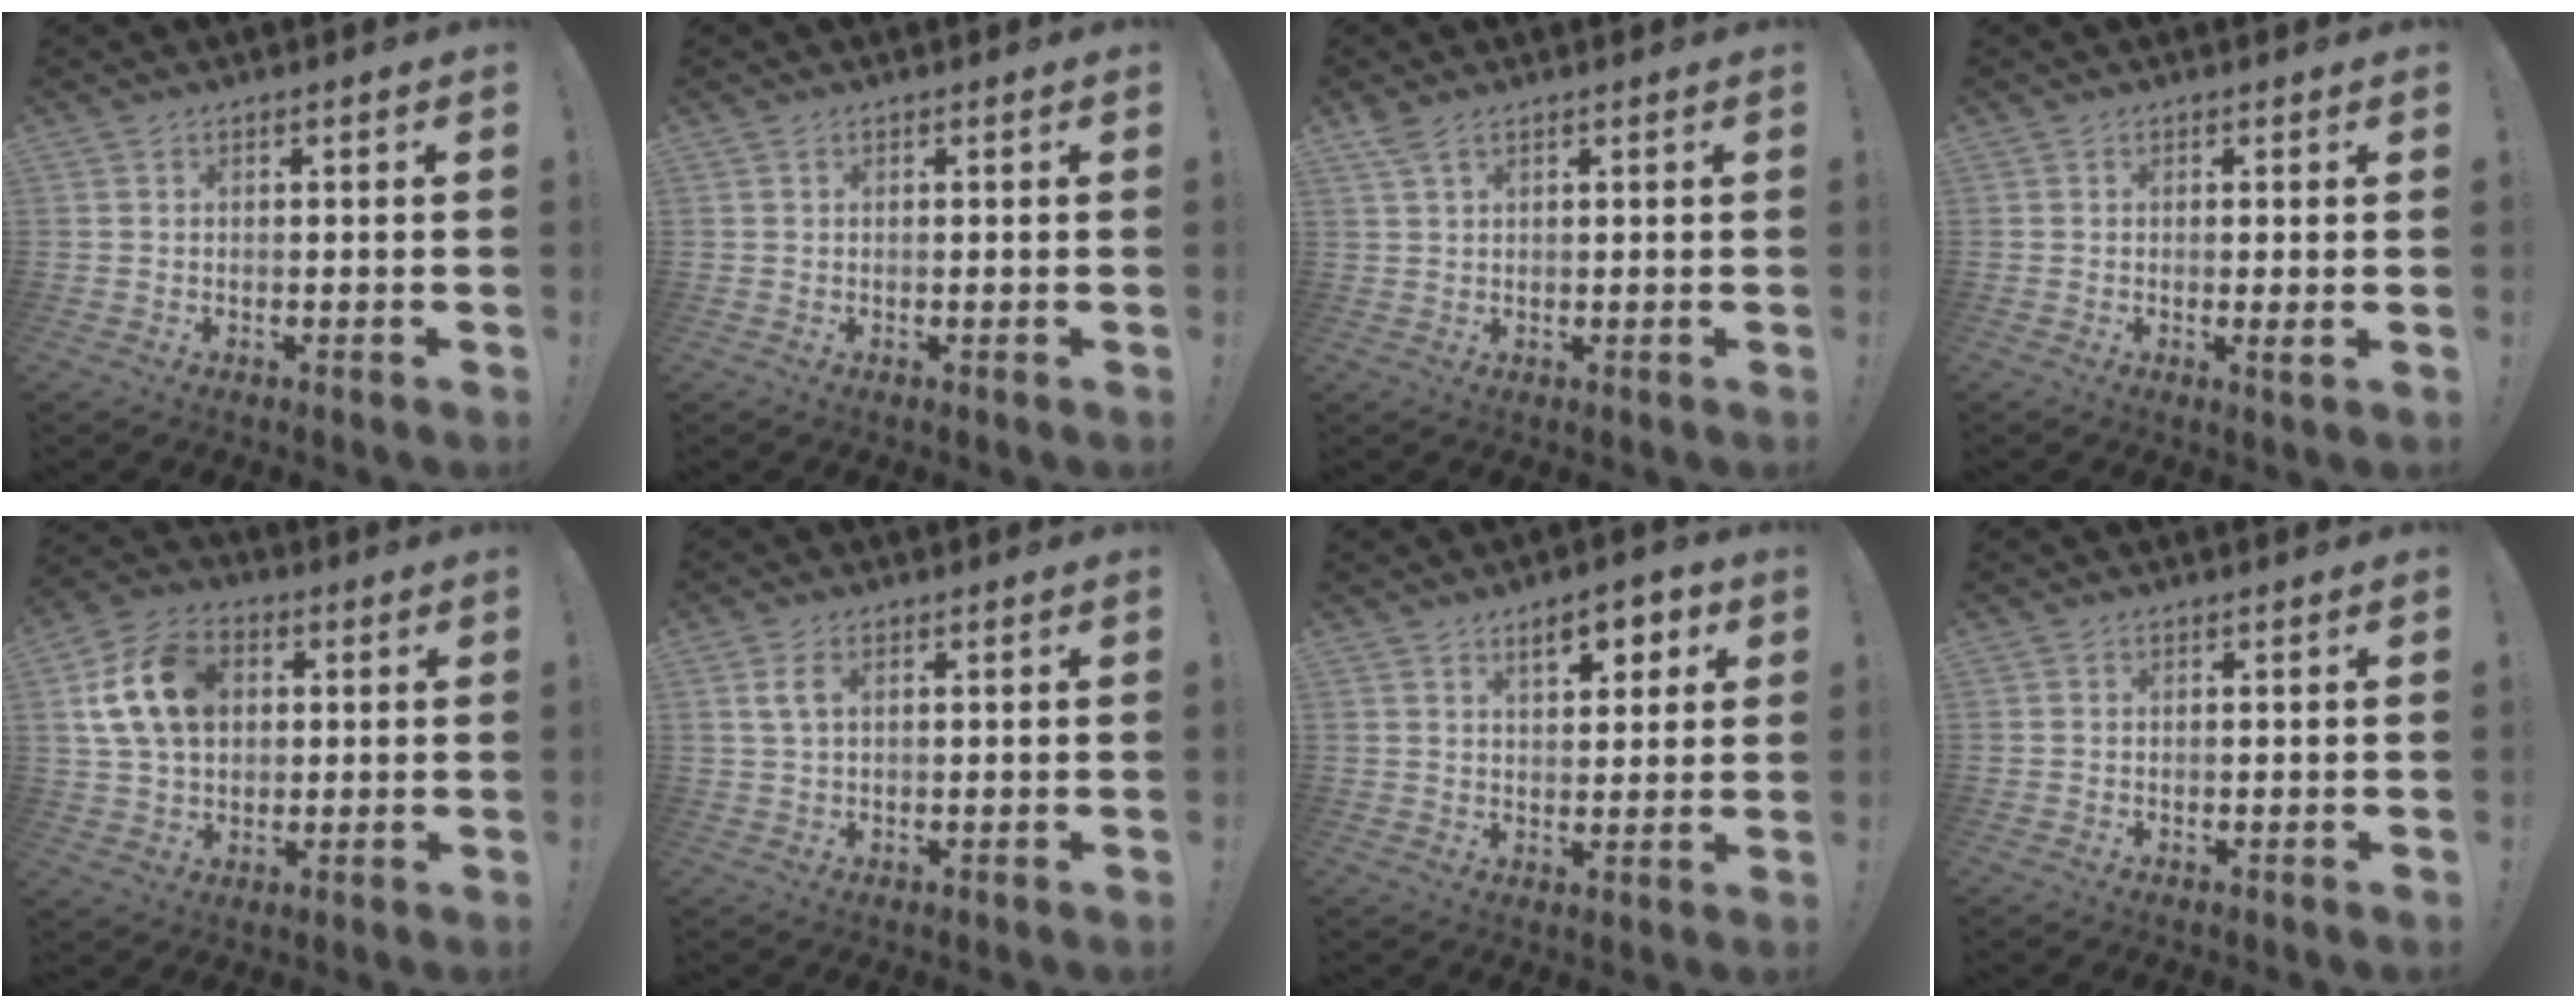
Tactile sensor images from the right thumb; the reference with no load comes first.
{"total": 0.0}
{"total": 3.2, "force": [2.2, 1.2, 2.0], "torque": [-0.034, -0.010, 0.040]}
{"total": 2.2, "force": [0.4, -0.3, 2.2], "torque": [-0.023, -0.010, 0.002]}
{"total": 15.7, "force": [3.9, 11.6, 9.9], "torque": [-0.170, -0.004, 0.076]}
{"total": 4.3, "force": [1.5, 2.3, 3.4], "torque": [-0.057, -0.004, 0.023]}
{"total": 8.1, "force": [4.3, 3.7, 5.8], "torque": [-0.066, -0.017, 0.068]}
{"total": 0.0}